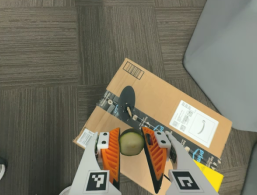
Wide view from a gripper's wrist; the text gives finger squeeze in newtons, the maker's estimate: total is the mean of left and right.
{"total": 11.0, "left": 12.0, "right": 10.0}